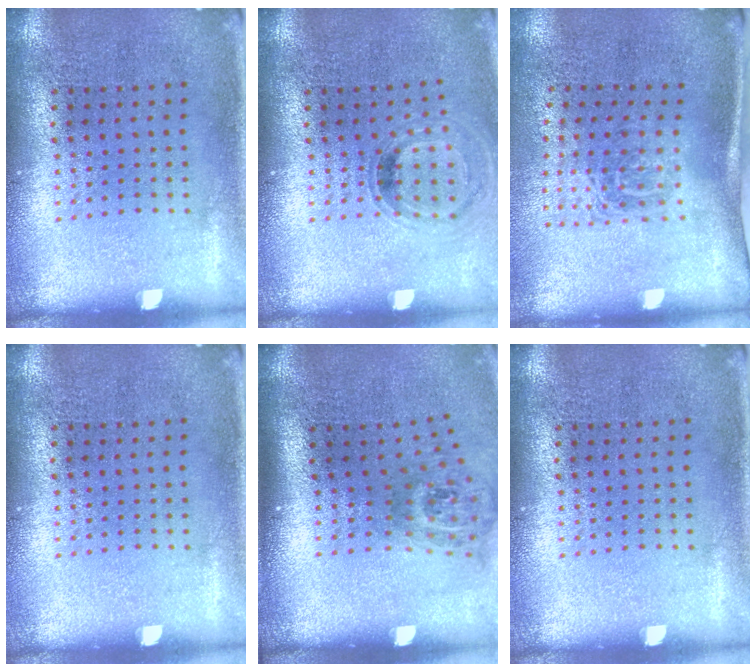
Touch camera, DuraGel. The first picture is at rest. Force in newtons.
{"total": 0.8, "press": 0.7, "slide": 0.2}
{"total": 1.7, "press": 1.1, "slide": 1.3}
{"total": 0.0}
{"total": 1.9, "press": 1.3, "slide": 1.4}
{"total": 0.0}